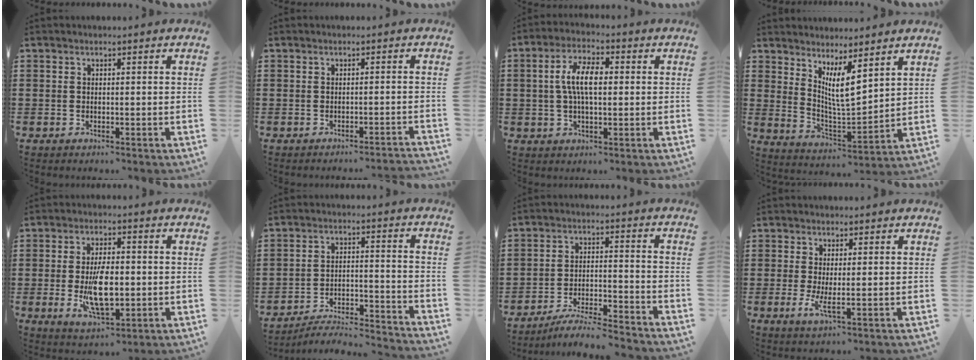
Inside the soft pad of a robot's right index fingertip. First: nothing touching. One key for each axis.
{"total": 1.3, "fx": -1.1, "fy": -0.2, "fz": 0.5, "tx": -0.009, "ty": 0.000, "tz": -0.023}
{"total": 6.9, "fx": 0.4, "fy": 2.9, "fz": 6.3, "tx": -0.134, "ty": 0.008, "tz": -0.001}
{"total": 6.7, "fx": 4.1, "fy": 1.4, "fz": 5.1, "tx": -0.101, "ty": -0.021, "tz": 0.071}
{"total": 8.9, "fx": -1.2, "fy": 3.7, "fz": 8.0, "tx": -0.164, "ty": -0.014, "tz": -0.024}
{"total": 4.6, "fx": -4.5, "fy": 0.1, "fz": 0.9, "tx": -0.029, "ty": -0.003, "tz": -0.095}
{"total": 6.1, "fx": -5.8, "fy": 0.0, "fz": 1.9, "tx": -0.046, "ty": -0.006, "tz": -0.114}
{"total": 3.2, "fx": -0.1, "fy": 0.5, "fz": 3.2, "tx": -0.067, "ty": -0.009, "tz": -0.002}